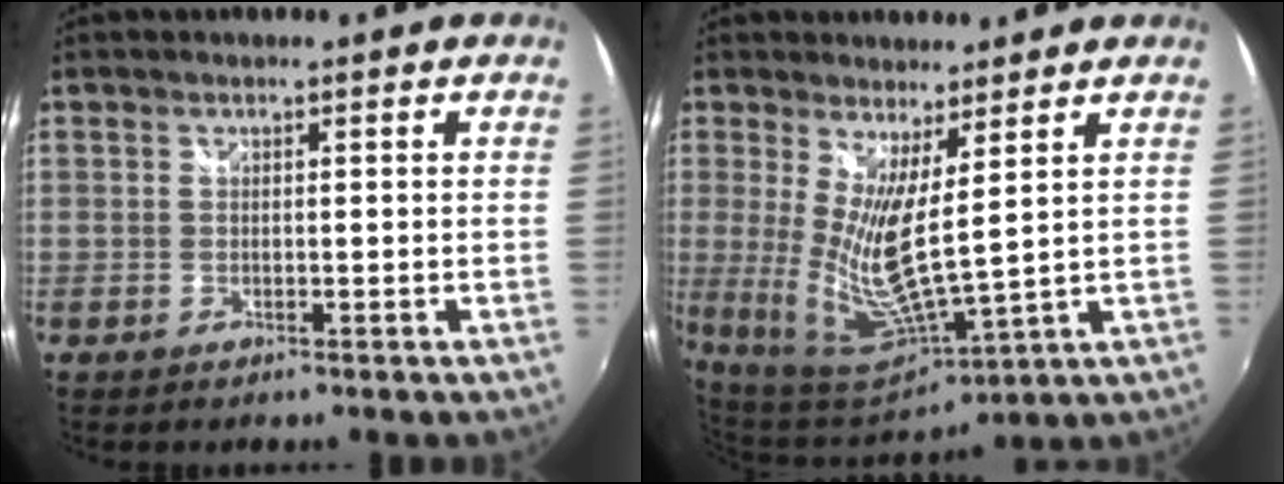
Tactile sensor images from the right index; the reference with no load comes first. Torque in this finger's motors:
{"motor_torque": [1.11, 1.03, 0.84, 0.18]}